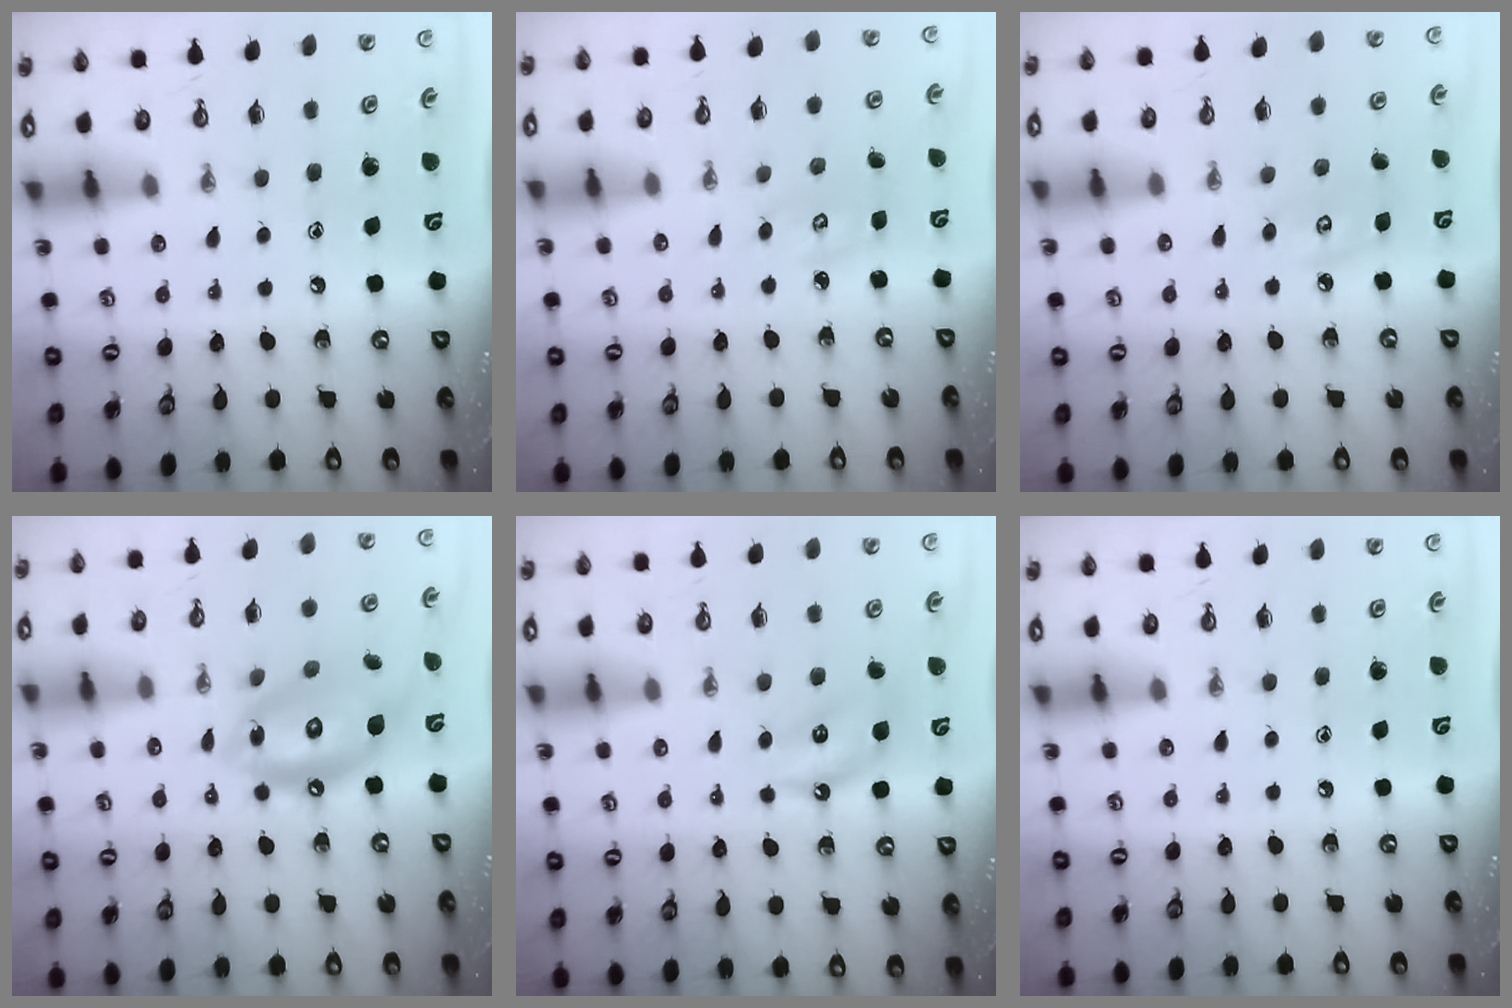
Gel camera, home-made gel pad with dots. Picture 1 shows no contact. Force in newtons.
{"total": 2.8, "press": 2.8, "slide": 0.1}
{"total": 6.3, "press": 6.2, "slide": 0.5}
{"total": 15.5, "press": 15.4, "slide": 2.0}
{"total": 5.0, "press": 4.9, "slide": 1.0}
{"total": 0.0}